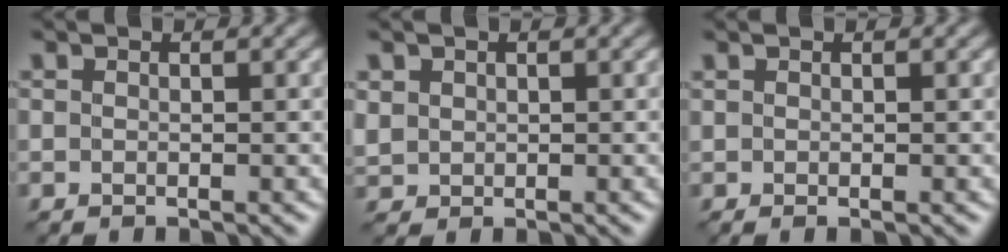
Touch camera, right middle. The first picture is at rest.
{"total": 1.4, "force": [0.6, 1.3, 0.3], "torque": [-0.012, -0.002, 0.015]}
{"total": 0.0}